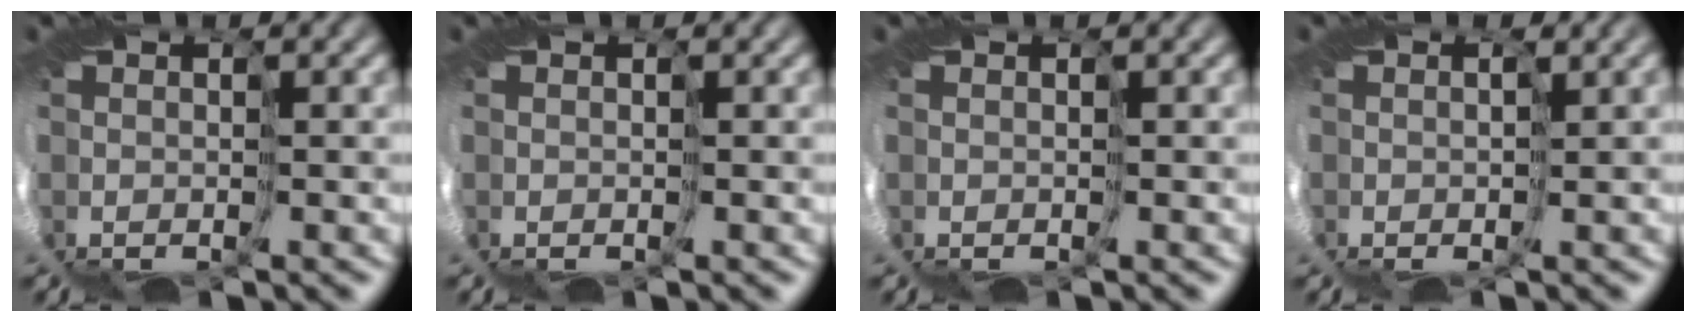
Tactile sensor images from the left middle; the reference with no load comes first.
{"total": 0.0}
{"total": 0.0}
{"total": 1.3, "force": [0.0, 0.3, 1.2], "torque": [-0.031, 0.002, -0.002]}